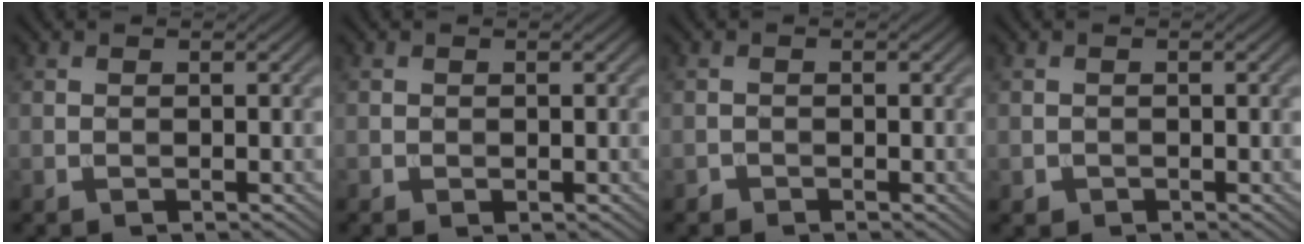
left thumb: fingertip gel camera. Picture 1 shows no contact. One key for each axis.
{"total": 0.5, "fx": -0.1, "fy": 0.5, "fz": 0.2, "tx": -0.003, "ty": -0.005, "tz": -0.002}
{"total": 0.7, "fx": -0.6, "fy": 0.4, "fz": 0.0, "tx": 0.001, "ty": -0.003, "tz": -0.012}
{"total": 0.8, "fx": -0.4, "fy": 0.7, "fz": 0.2, "tx": -0.001, "ty": -0.006, "tz": -0.008}